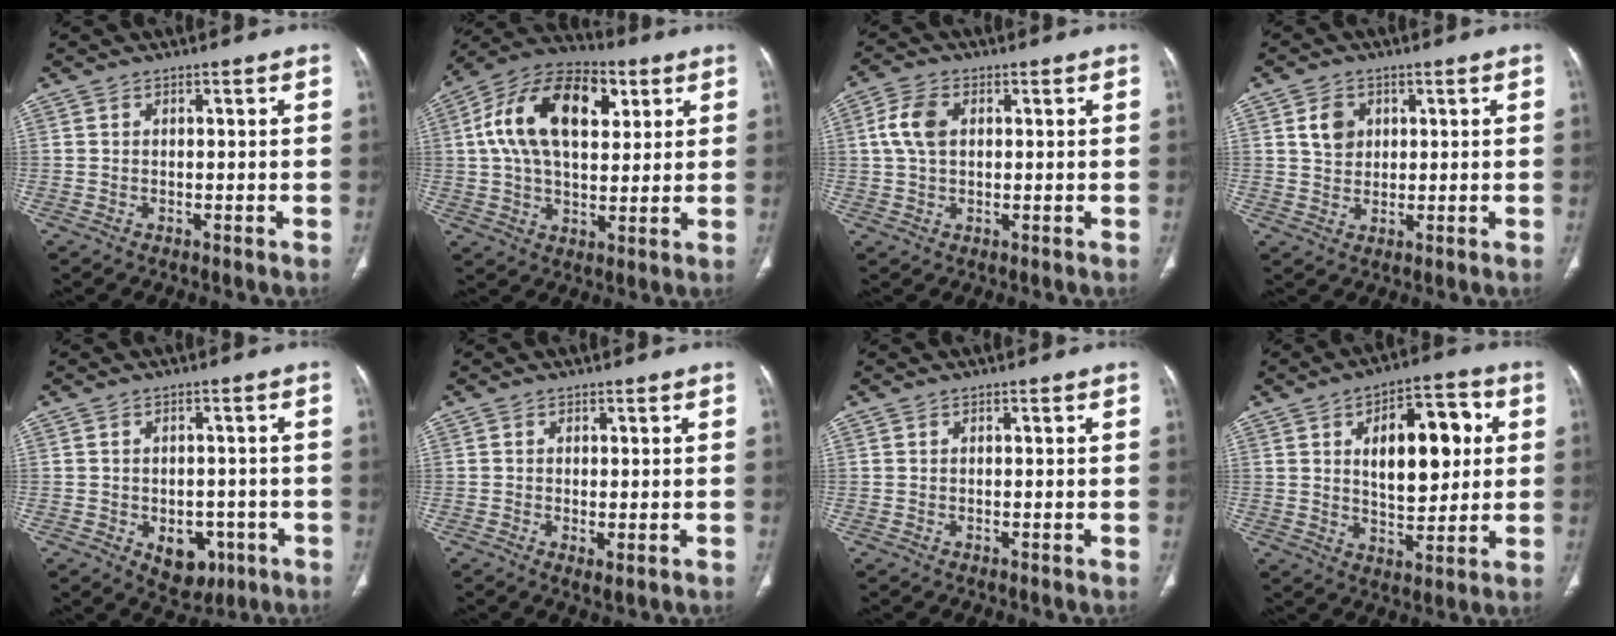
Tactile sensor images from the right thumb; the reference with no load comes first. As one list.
[{"total": 20.1, "force": [5.6, 11.7, 15.3], "torque": [-0.245, 0.009, 0.086]}, {"total": 6.0, "force": [1.2, 3.8, 4.5], "torque": [-0.099, 0.010, 0.021]}, {"total": 4.7, "force": [1.6, 3.7, 2.4], "torque": [-0.025, -0.008, 0.030]}, {"total": 7.2, "force": [-2.6, 5.0, 4.4], "torque": [-0.030, 0.013, -0.021]}, {"total": 2.0, "force": [-0.4, 0.7, 1.8], "torque": [-0.038, -0.008, -0.003]}, {"total": 0.0}, {"total": 15.6, "force": [3.6, 8.0, 12.8], "torque": [-0.149, 0.003, 0.056]}]